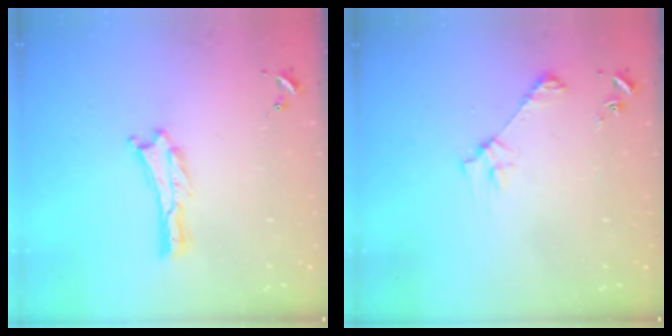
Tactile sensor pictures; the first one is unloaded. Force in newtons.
{"total": 3.6, "press": 3.6, "slide": 0.3}